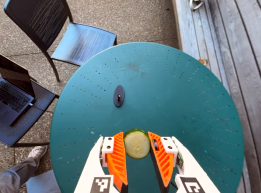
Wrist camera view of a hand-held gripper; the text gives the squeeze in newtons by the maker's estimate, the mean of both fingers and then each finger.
{"total": 9.9, "left": 9.6, "right": 10.1}